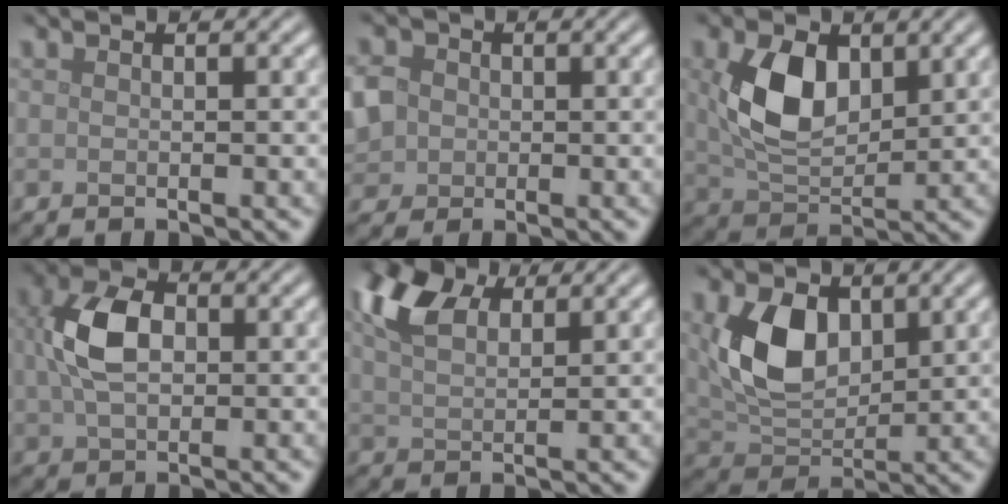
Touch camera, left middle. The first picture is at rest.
{"total": 5.6, "force": [-0.2, 5.0, 2.5], "torque": [-0.069, 0.009, -0.018]}
{"total": 6.4, "force": [1.6, 4.1, 4.7], "torque": [-0.109, -0.005, 0.035]}
{"total": 6.0, "force": [0.7, 4.1, 4.3], "torque": [-0.099, 0.005, 0.009]}
{"total": 6.6, "force": [4.0, 3.2, 4.2], "torque": [-0.096, 0.022, 0.069]}
{"total": 6.7, "force": [1.6, 4.4, 4.8], "torque": [-0.102, -0.007, 0.037]}